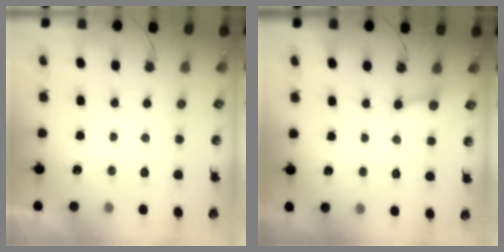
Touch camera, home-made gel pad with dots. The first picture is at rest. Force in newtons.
{"total": 2.6, "press": 2.6, "slide": 0.2}